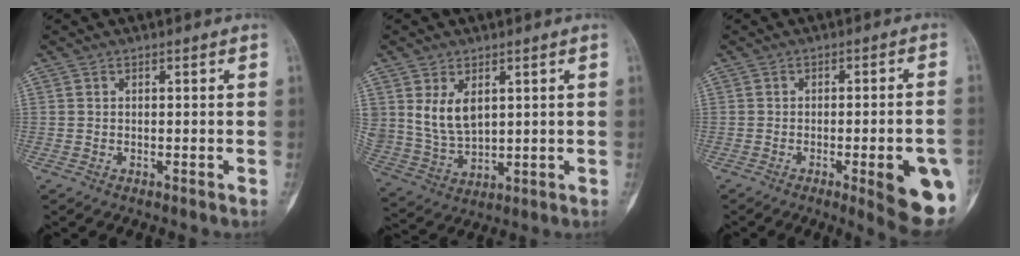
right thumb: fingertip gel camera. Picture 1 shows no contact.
{"total": 8.1, "force": [2.8, 5.2, 5.5], "torque": [-0.091, -0.015, 0.072]}
{"total": 12.7, "force": [-4.3, 2.7, 11.6], "torque": [-0.117, 0.005, -0.046]}